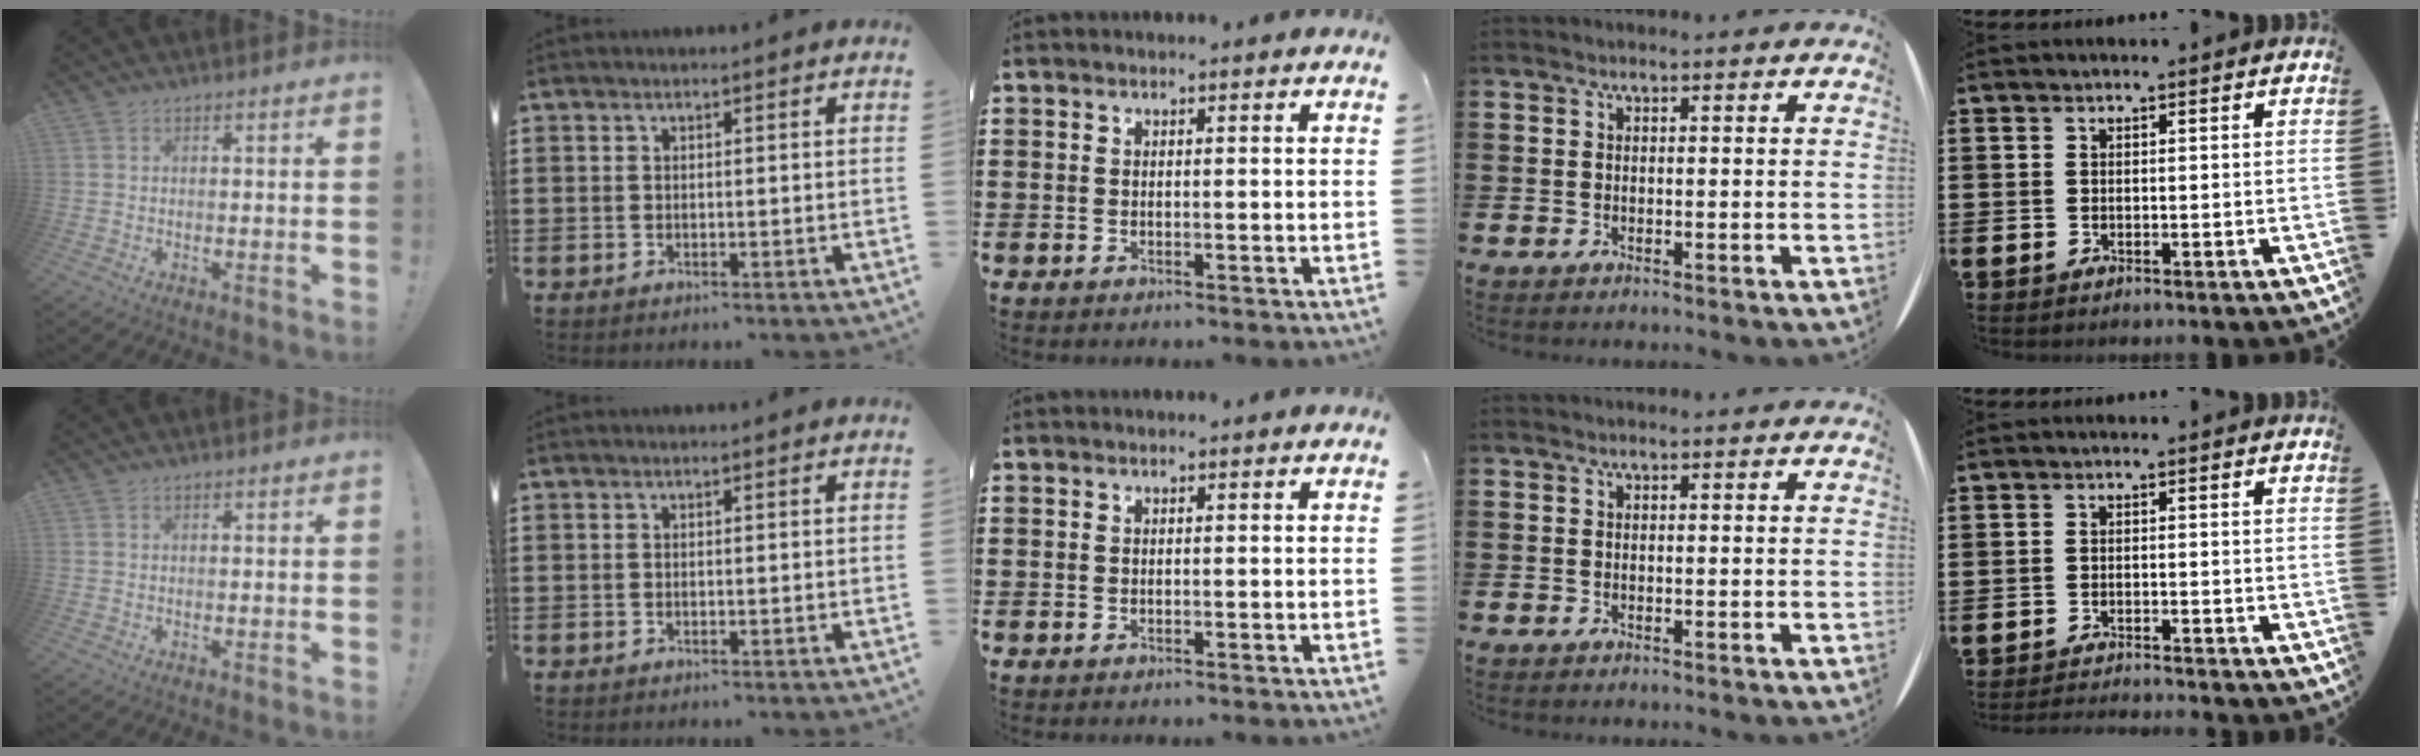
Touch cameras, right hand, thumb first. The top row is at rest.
{"little": {"total": 1.5, "force": [-1.5, -0.2, 0.1], "torque": [-0.002, 0.003, -0.029]}}